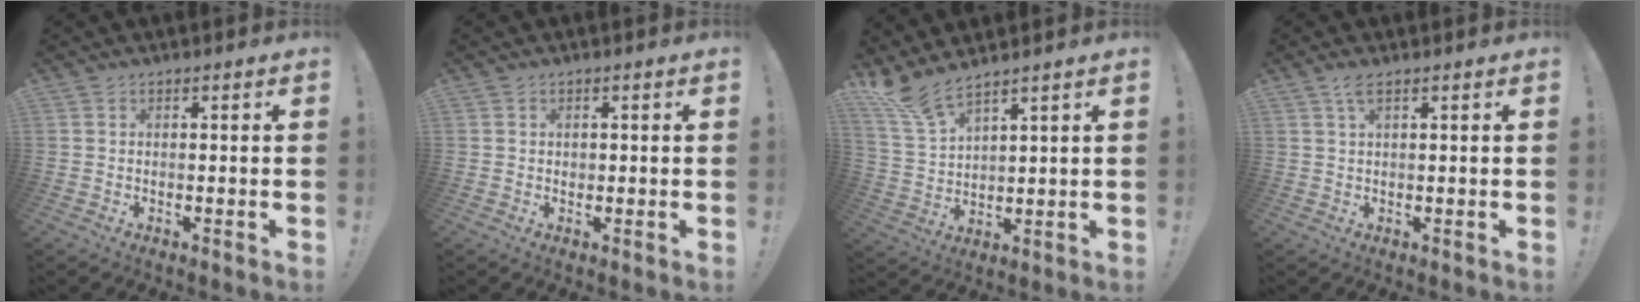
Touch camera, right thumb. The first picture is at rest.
{"total": 0.8, "force": [0.2, 0.8, 0.1], "torque": [0.001, 0.000, 0.002]}
{"total": 8.1, "force": [7.1, 1.4, 3.6], "torque": [-0.084, -0.041, 0.137]}
{"total": 2.6, "force": [1.4, 0.5, 2.2], "torque": [-0.043, 0.000, 0.023]}